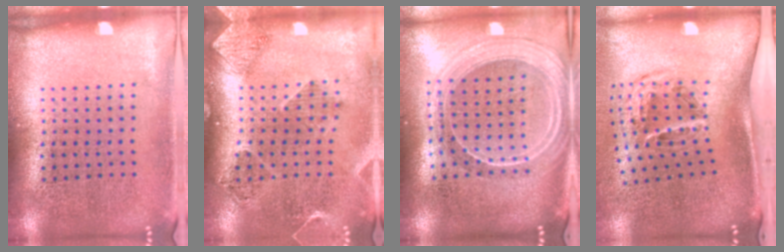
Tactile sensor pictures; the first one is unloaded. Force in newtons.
{"total": 1.5, "press": 1.4, "slide": 0.5}
{"total": 2.3, "press": 2.0, "slide": 1.2}
{"total": 2.0, "press": 1.2, "slide": 1.5}